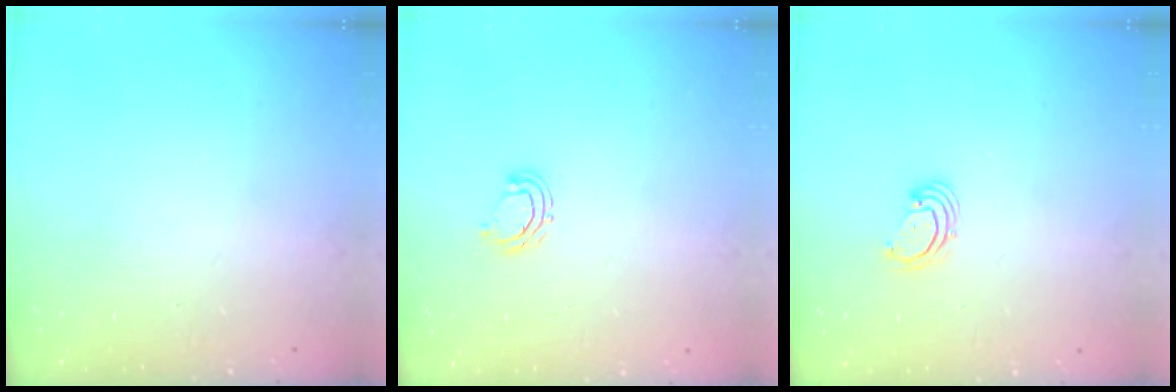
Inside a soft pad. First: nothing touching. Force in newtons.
{"total": 5.6, "press": 5.4, "slide": 1.4}
{"total": 2.5, "press": 2.5, "slide": 0.3}